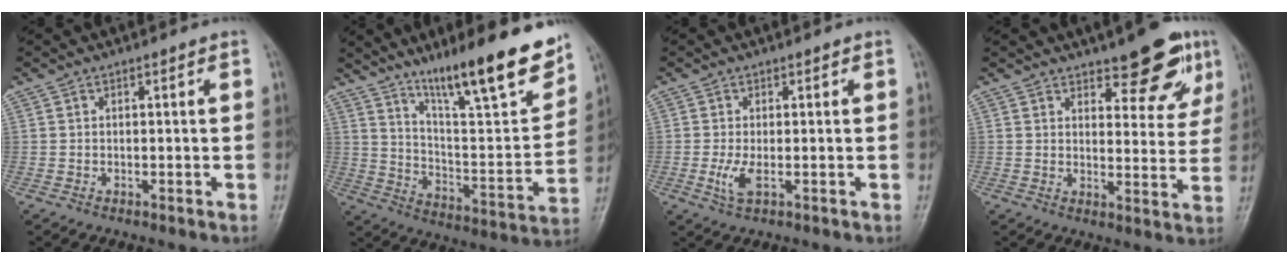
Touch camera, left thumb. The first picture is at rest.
{"total": 20.5, "force": [14.4, 3.6, 14.2], "torque": [-0.188, -0.077, 0.239]}
{"total": 3.2, "force": [-0.4, 1.2, 2.9], "torque": [-0.069, -0.009, -0.007]}
{"total": 10.3, "force": [6.7, 4.1, 6.7], "torque": [-0.047, -0.038, 0.090]}